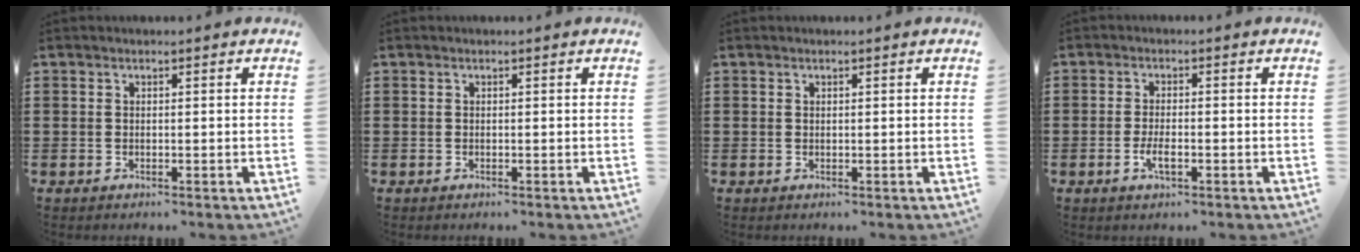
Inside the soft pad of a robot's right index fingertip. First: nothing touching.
{"total": 0.0}
{"total": 0.0}
{"total": 2.9, "force": [-1.1, 0.8, 2.5], "torque": [-0.051, -0.004, -0.021]}